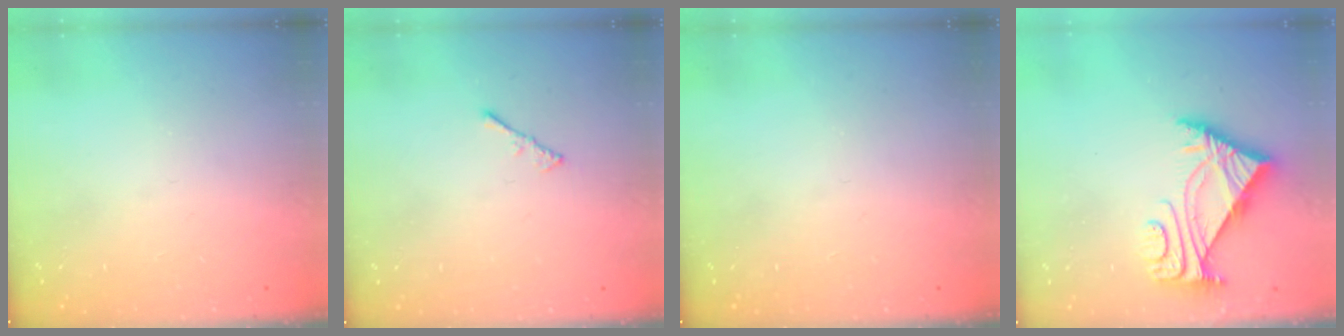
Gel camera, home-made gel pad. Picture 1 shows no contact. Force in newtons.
{"total": 1.5, "press": 1.4, "slide": 0.4}
{"total": 0.0}
{"total": 5.8, "press": 5.7, "slide": 0.9}